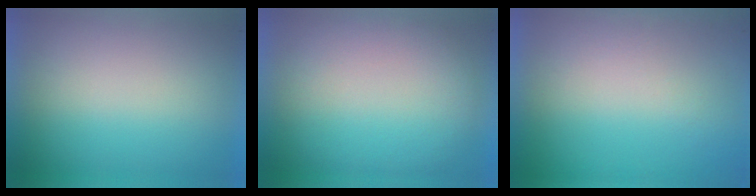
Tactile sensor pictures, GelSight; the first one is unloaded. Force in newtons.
{"total": 2.2}
{"total": 5.1}